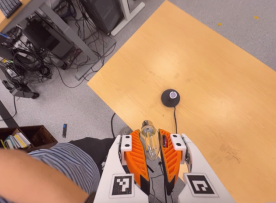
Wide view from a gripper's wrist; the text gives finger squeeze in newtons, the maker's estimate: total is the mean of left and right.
{"total": 21.0, "left": 26.3, "right": 15.6}